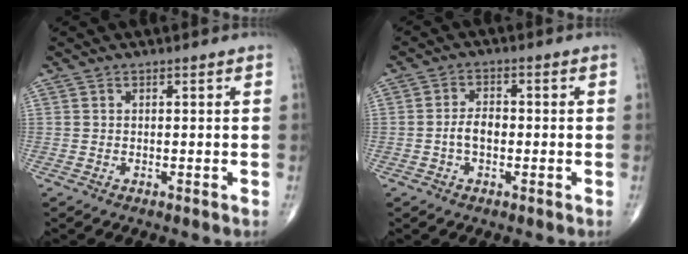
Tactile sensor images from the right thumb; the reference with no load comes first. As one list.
[{"total": 3.8, "force": [-0.8, 2.3, 2.9], "torque": [-0.051, 0.013, -0.019]}]